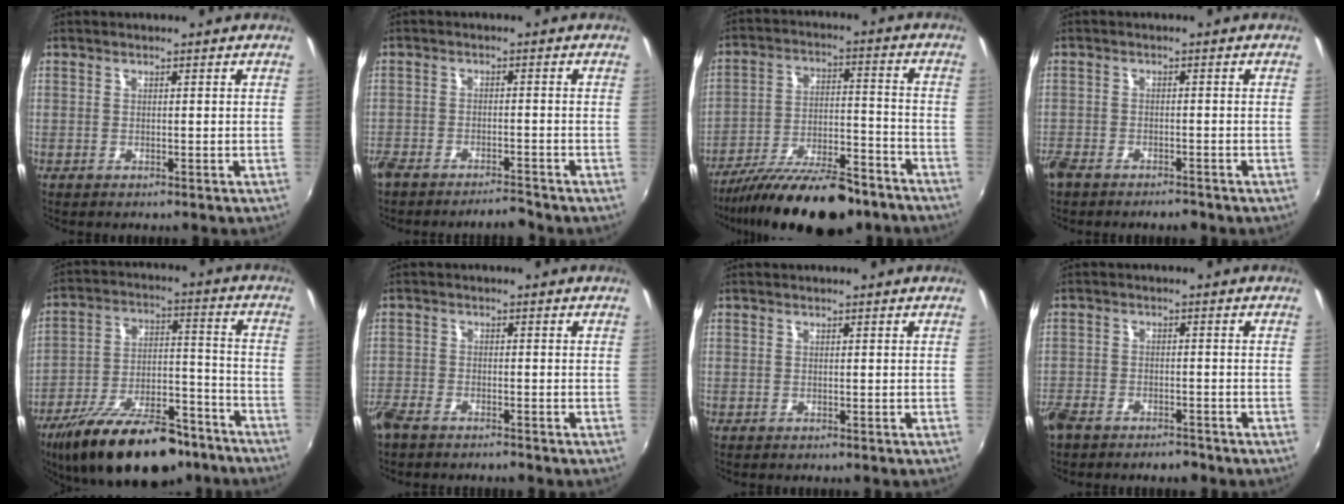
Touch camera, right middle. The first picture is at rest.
{"total": 5.2, "force": [-4.9, 0.7, 1.5], "torque": [-0.049, -0.007, -0.086]}
{"total": 20.1, "force": [-15.9, 5.8, 11.0], "torque": [-0.196, -0.029, -0.244]}
{"total": 5.7, "force": [-4.8, 2.1, 2.4], "torque": [-0.075, -0.018, -0.085]}
{"total": 23.7, "force": [-17.2, 9.4, 13.4], "torque": [-0.237, -0.011, -0.256]}
{"total": 5.5, "force": [-4.6, 1.6, 2.4], "torque": [-0.072, -0.021, -0.091]}
{"total": 0.0}
{"total": 8.1, "force": [-6.5, 3.8, 3.2], "torque": [-0.098, -0.017, -0.111]}